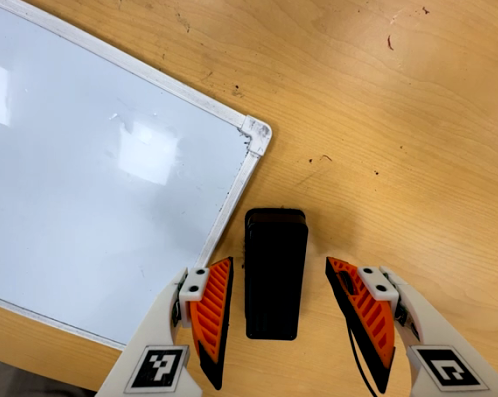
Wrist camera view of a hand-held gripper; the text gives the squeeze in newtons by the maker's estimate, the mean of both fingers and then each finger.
{"total": 0.0}